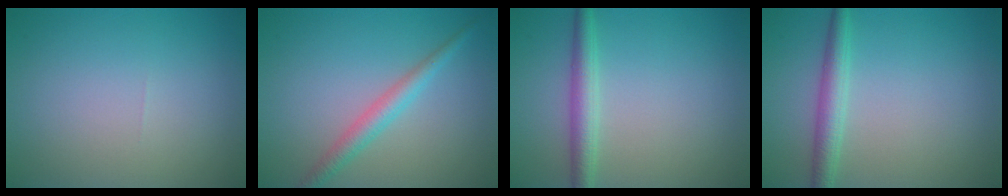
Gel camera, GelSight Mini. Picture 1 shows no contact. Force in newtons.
{"total": 2.5, "press": 2.5, "slide": 0.1}
{"total": 2.7, "press": 2.7, "slide": 0.0}
{"total": 2.6, "press": 2.6, "slide": 0.0}